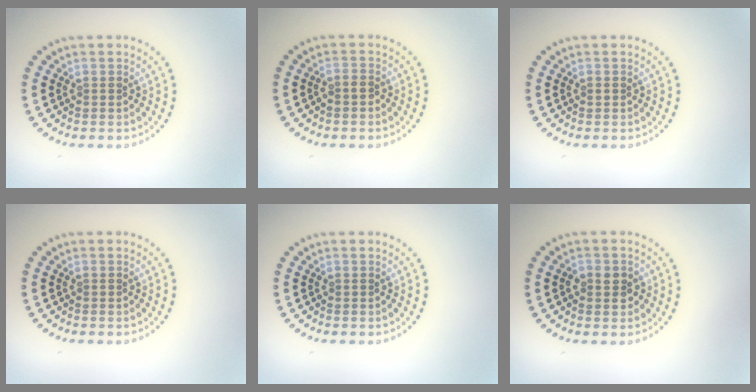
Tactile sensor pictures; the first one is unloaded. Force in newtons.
{"total": 0.8, "press": 0.6, "slide": 0.5}
{"total": 0.5, "press": 0.5, "slide": 0.1}
{"total": 0.0}
{"total": 0.0}
{"total": 1.9, "press": 1.9, "slide": 0.3}